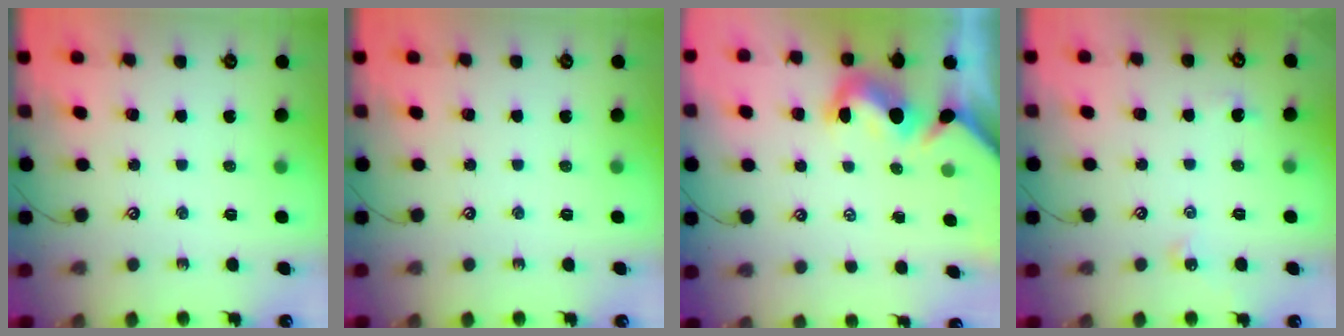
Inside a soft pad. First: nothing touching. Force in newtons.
{"total": 0.0}
{"total": 2.6, "press": 2.4, "slide": 1.0}
{"total": 2.6, "press": 2.6, "slide": 0.5}